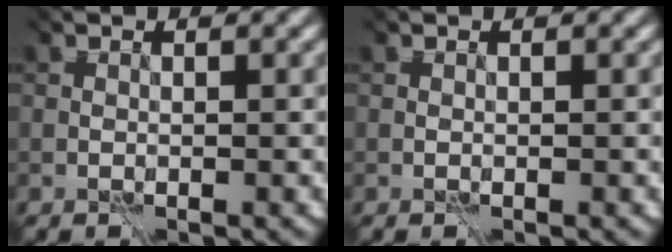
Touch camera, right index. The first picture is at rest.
{"total": 0.0}